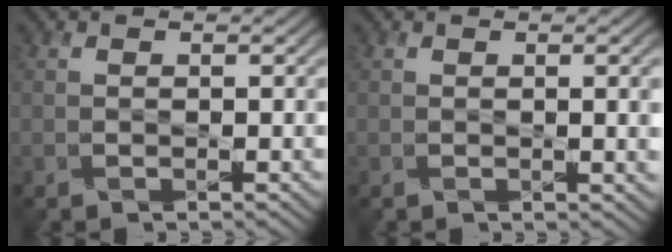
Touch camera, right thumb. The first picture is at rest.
{"total": 3.0, "force": [0.0, 0.6, 3.0], "torque": [-0.041, 0.001, 0.003]}